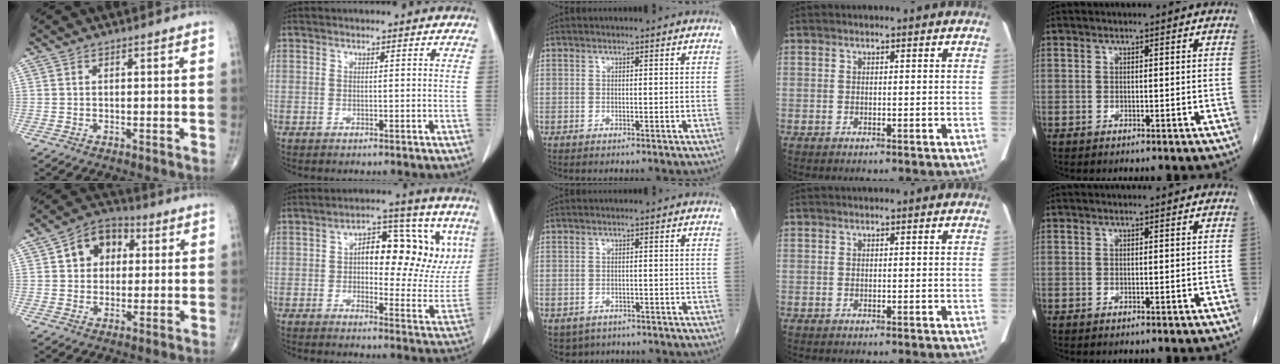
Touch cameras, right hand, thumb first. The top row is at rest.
{"thumb": {"total": 9.5, "force": [2.3, 7.3, 5.6], "torque": [-0.056, 0.012, 0.028]}, "index": {"total": 15.0, "force": [4.0, 7.3, 12.5], "torque": [-0.157, 0.028, 0.056]}, "middle": {"total": 3.0, "force": [-1.8, 2.3, 0.8], "torque": [-0.012, 0.001, -0.021]}}